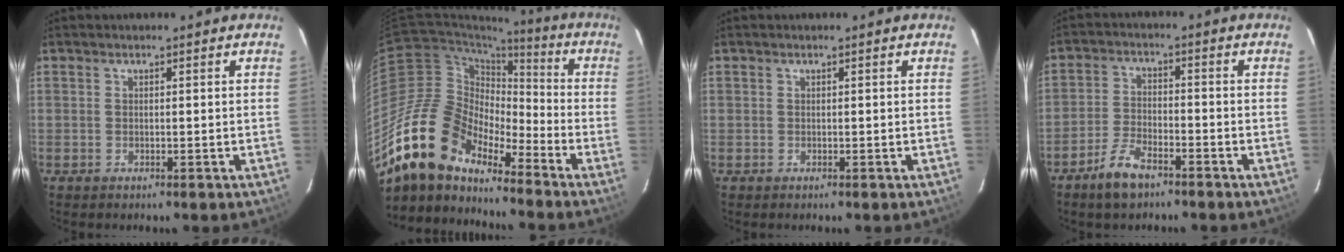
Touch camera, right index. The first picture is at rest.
{"total": 18.0, "force": [-14.1, 7.6, 8.2], "torque": [-0.148, -0.001, -0.272]}
{"total": 0.5, "force": [-0.1, 0.5, -0.1], "torque": [0.002, 0.003, 0.000]}
{"total": 6.9, "force": [-5.0, 2.6, 3.9], "torque": [-0.095, 0.002, -0.095]}